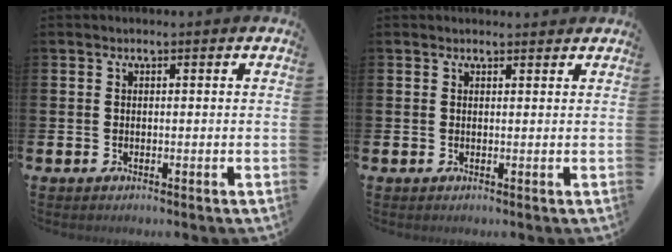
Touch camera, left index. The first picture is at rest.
{"total": 0.9, "force": [0.9, 0.2, 0.1], "torque": [0.008, -0.002, 0.014]}